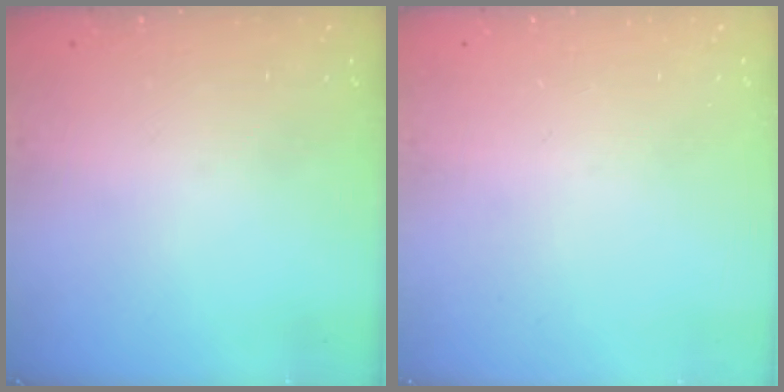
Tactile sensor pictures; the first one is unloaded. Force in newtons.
{"total": 0.0}